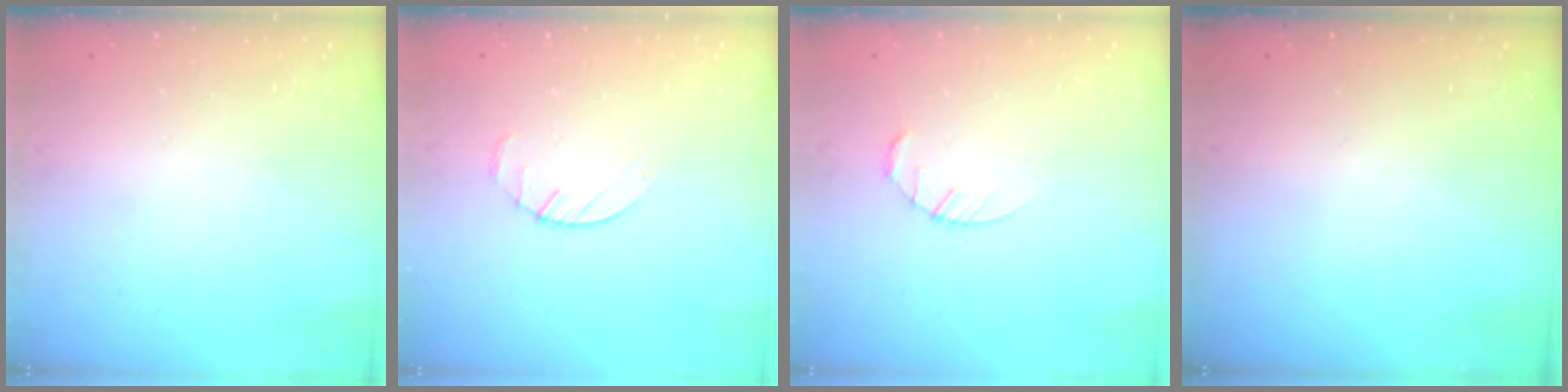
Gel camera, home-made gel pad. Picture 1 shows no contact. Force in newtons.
{"total": 2.4, "press": 2.3, "slide": 0.3}
{"total": 3.4, "press": 3.3, "slide": 0.5}
{"total": 0.0}